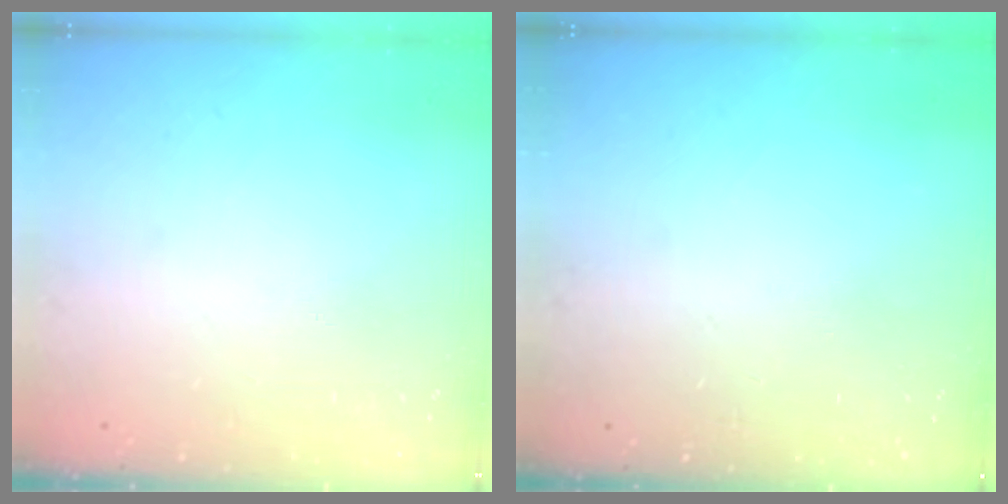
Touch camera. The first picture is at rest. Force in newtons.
{"total": 0.0}